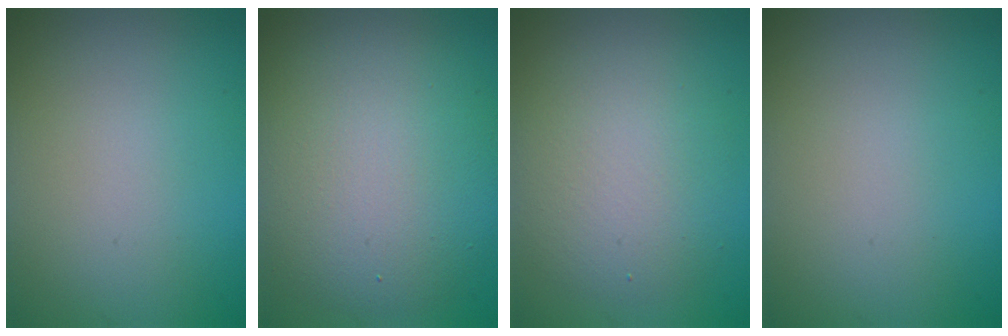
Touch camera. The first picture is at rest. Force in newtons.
{"total": 8.8, "press": 8.8, "slide": 0.8}
{"total": 4.7, "press": 4.7, "slide": 0.4}
{"total": 0.0}